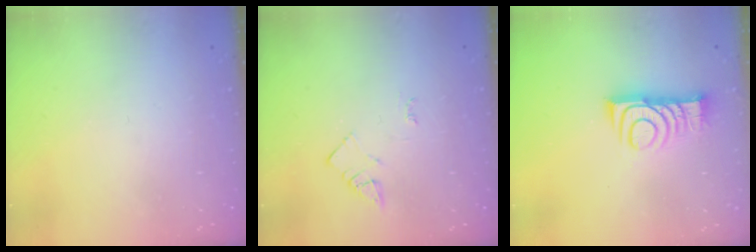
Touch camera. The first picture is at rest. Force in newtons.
{"total": 3.1, "press": 3.1, "slide": 0.4}
{"total": 9.6, "press": 9.6, "slide": 0.1}